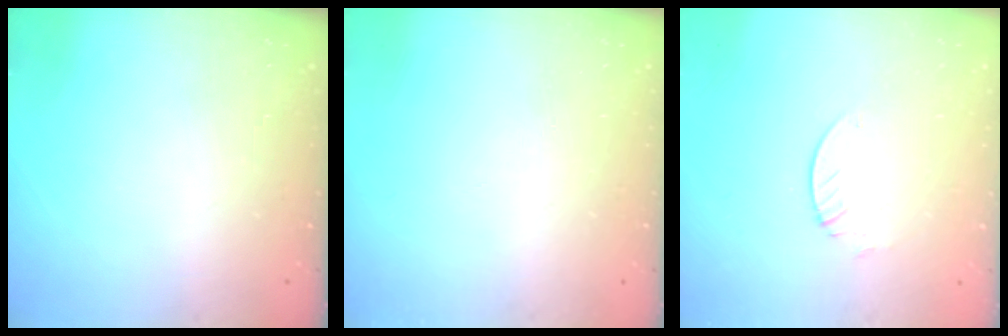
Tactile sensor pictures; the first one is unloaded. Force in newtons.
{"total": 0.0}
{"total": 1.3, "press": 1.3, "slide": 0.1}